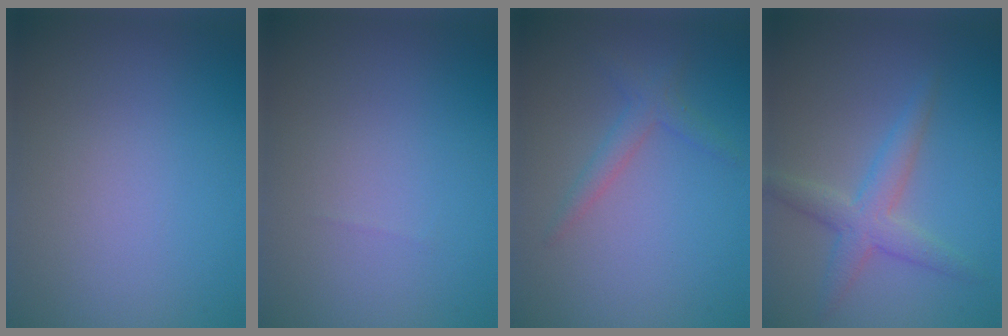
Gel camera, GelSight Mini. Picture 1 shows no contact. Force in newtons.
{"total": 0.0}
{"total": 1.8, "press": 1.8, "slide": 0.1}
{"total": 3.2, "press": 3.2, "slide": 0.2}